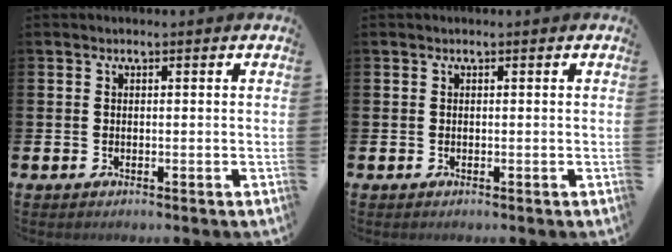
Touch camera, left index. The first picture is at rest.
{"total": 0.0}